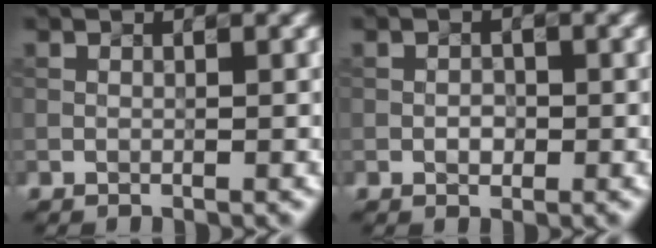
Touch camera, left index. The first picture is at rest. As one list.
[{"total": 0.7, "force": [-0.4, 0.5, 0.2], "torque": [-0.005, 0.004, 0.000]}]